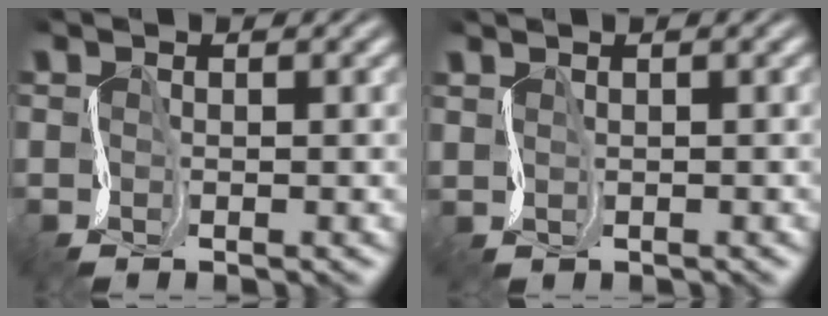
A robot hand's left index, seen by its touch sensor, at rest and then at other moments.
{"total": 1.2, "force": [1.1, 0.2, -0.3], "torque": [0.008, 0.007, 0.023]}